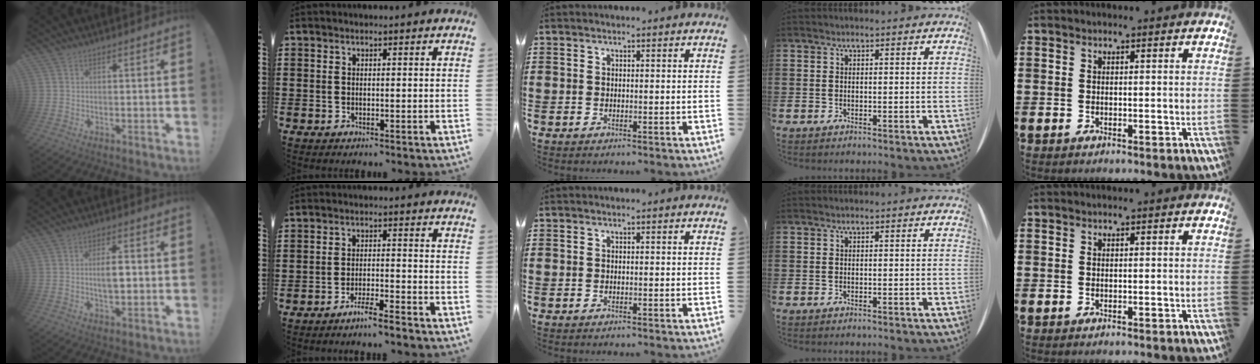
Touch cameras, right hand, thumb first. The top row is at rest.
{"thumb": {"total": 5.7, "force": [-0.1, 2.6, 5.1], "torque": [-0.081, 0.001, -0.008]}, "index": {"total": 3.5, "force": [-3.3, -0.4, 1.3], "torque": [-0.030, -0.003, -0.064]}}